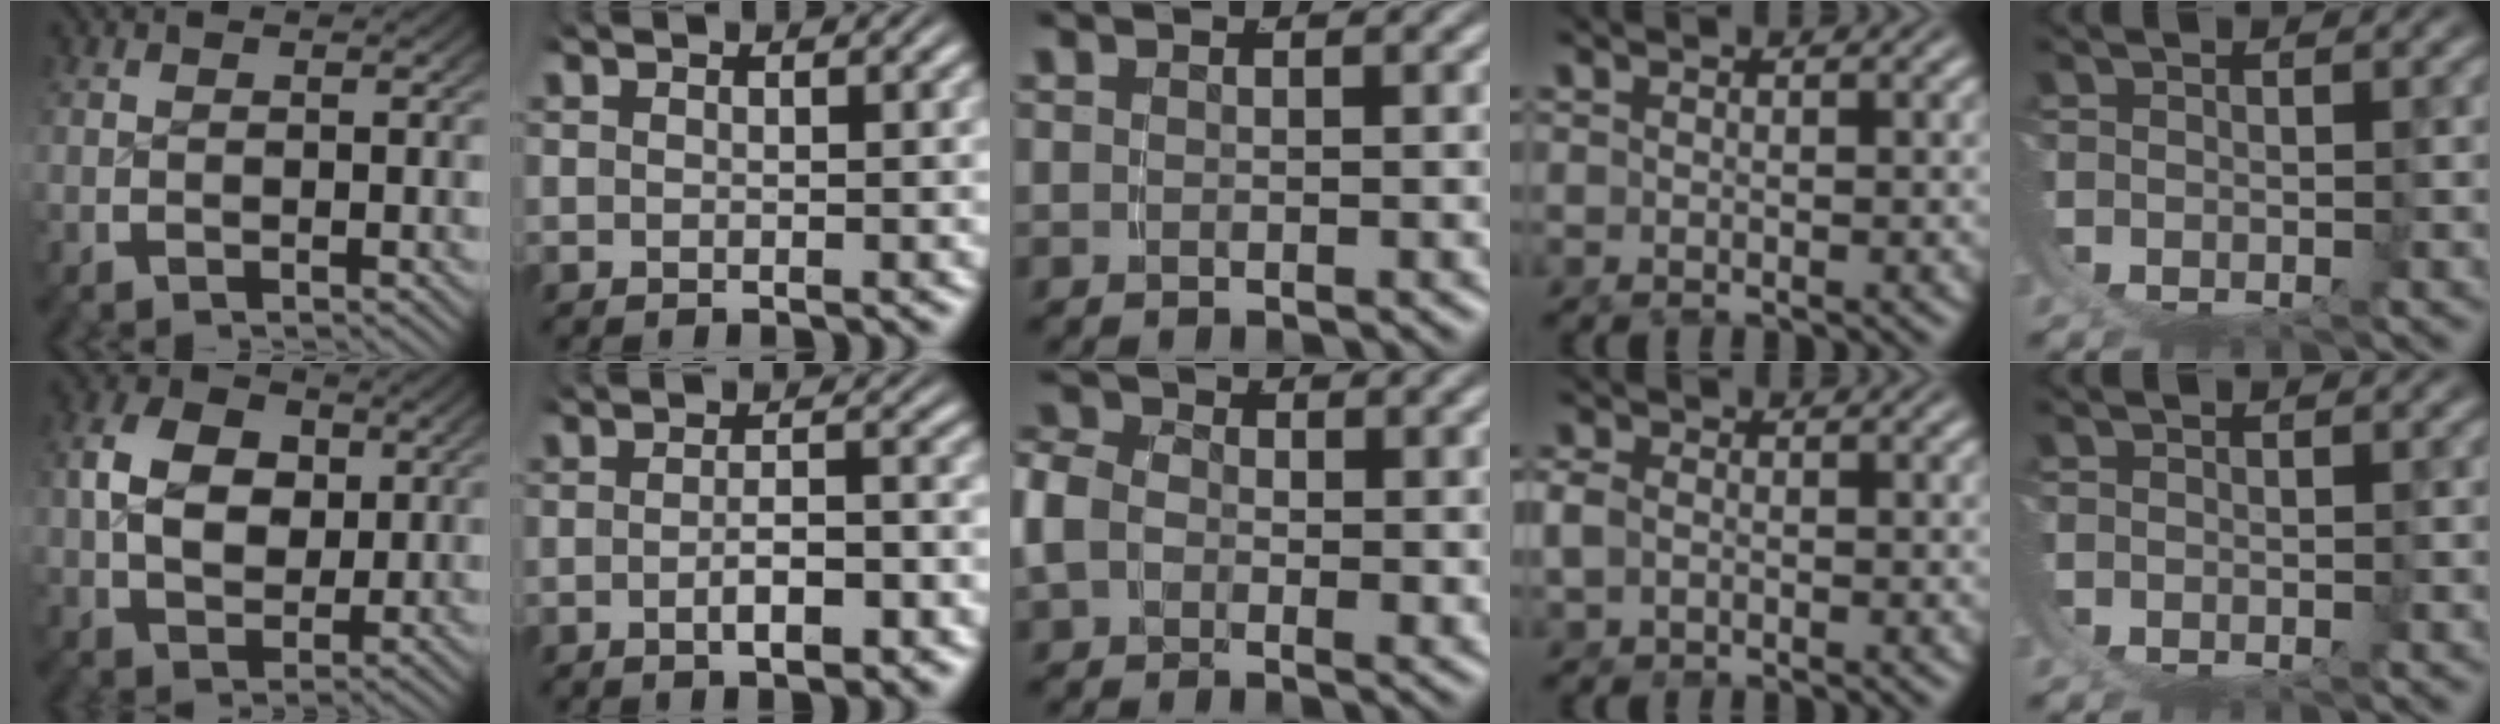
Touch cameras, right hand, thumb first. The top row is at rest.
{"thumb": {"total": 7.5, "force": [0.9, 5.3, 5.2], "torque": [-0.090, -0.021, 0.026]}, "index": {"total": 3.3, "force": [-1.9, 0.9, 2.5], "torque": [-0.035, -0.006, -0.034]}, "middle": {"total": 4.3, "force": [0.1, 3.5, 2.5], "torque": [-0.066, -0.008, 0.000]}, "ring": {"total": 1.4, "force": [-0.5, 1.1, 0.8], "torque": [-0.033, -0.013, 0.001]}}